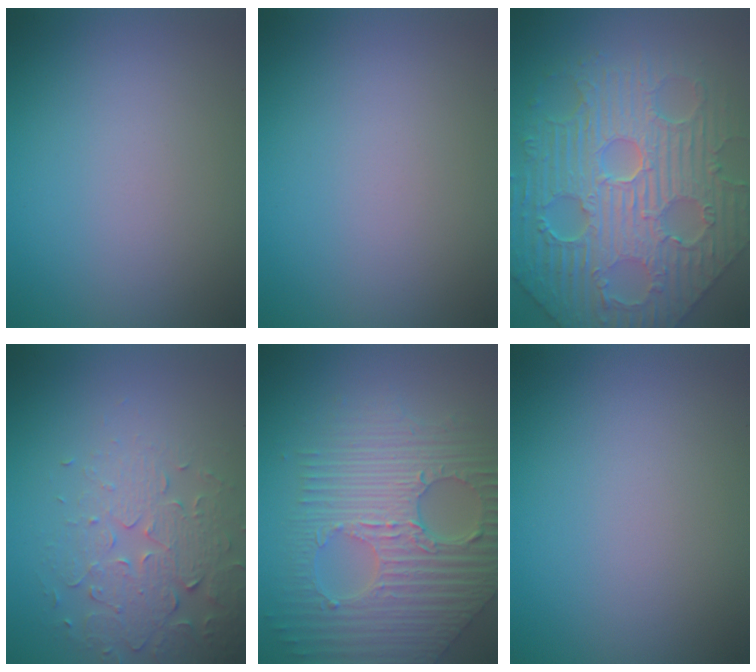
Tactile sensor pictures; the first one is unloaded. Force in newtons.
{"total": 0.0}
{"total": 11.5, "press": 8.1, "slide": 8.1}
{"total": 3.9, "press": 3.6, "slide": 1.7}
{"total": 9.7, "press": 6.7, "slide": 7.1}
{"total": 0.0}